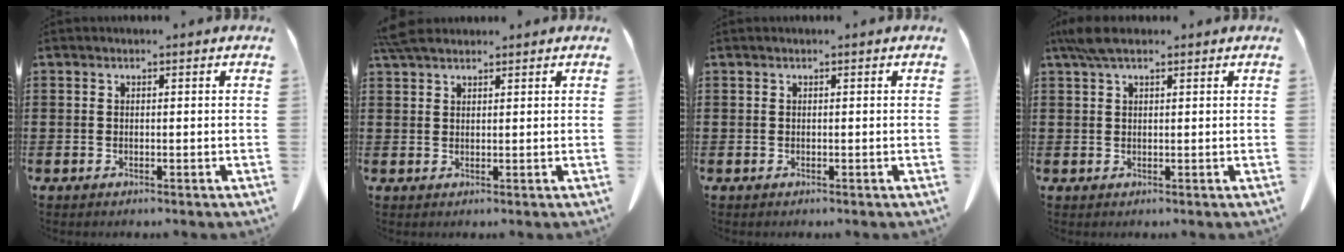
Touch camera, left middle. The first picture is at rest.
{"total": 3.5, "force": [3.0, 0.9, 1.5], "torque": [-0.037, 0.000, 0.060]}
{"total": 0.0}
{"total": 3.5, "force": [2.4, 1.2, 2.3], "torque": [-0.053, 0.004, 0.045]}